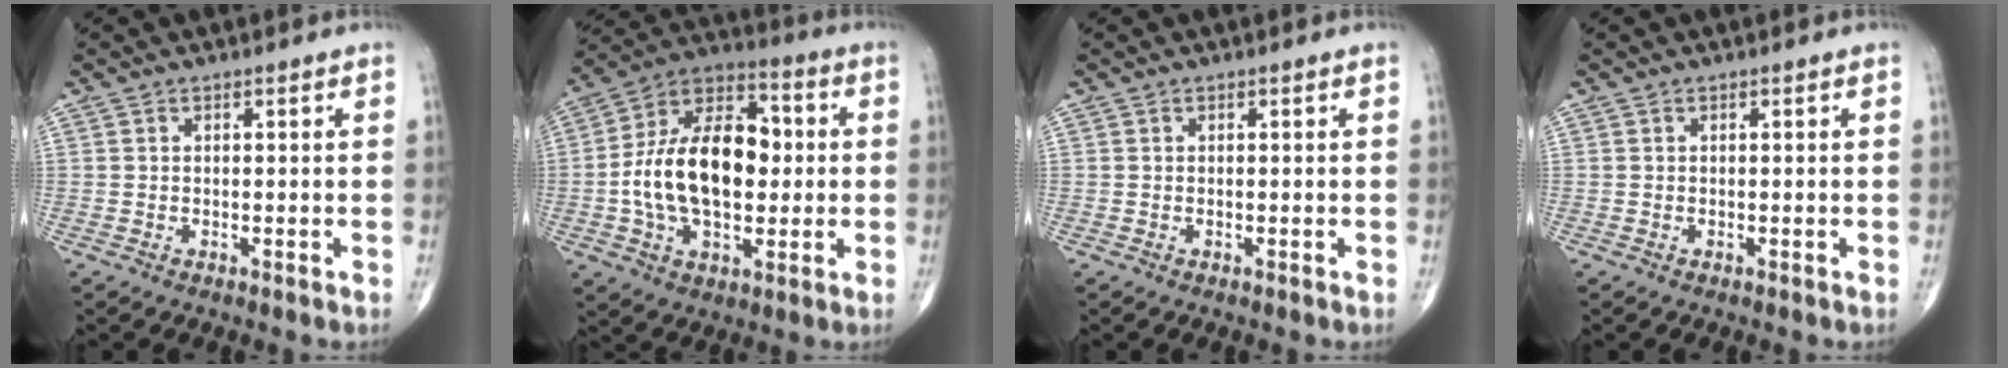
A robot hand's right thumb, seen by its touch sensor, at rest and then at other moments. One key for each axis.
{"total": 20.6, "fx": -0.4, "fy": 12.5, "fz": 16.3, "tx": -0.263, "ty": 0.029, "tz": -0.008}
{"total": 0.0}
{"total": 0.0}